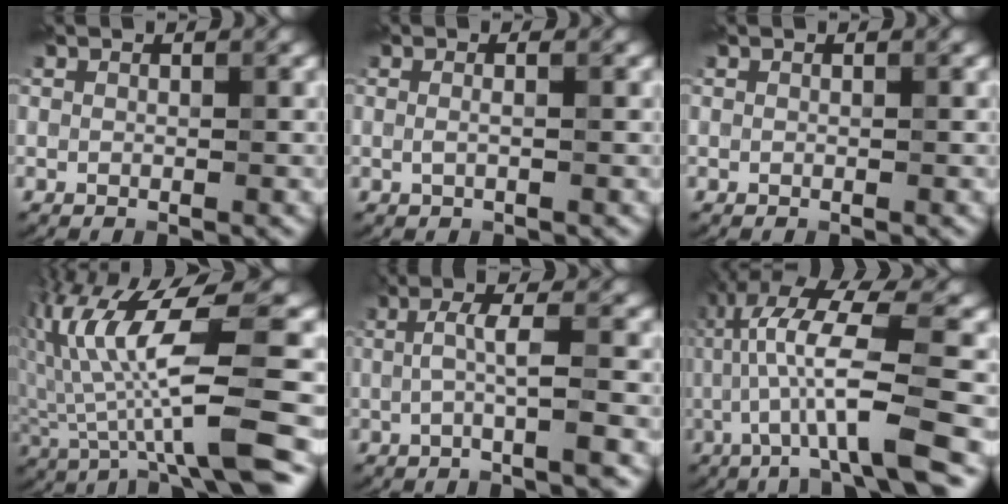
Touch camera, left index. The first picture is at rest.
{"total": 1.2, "force": [0.7, 0.5, 0.9], "torque": [-0.009, -0.007, -0.005]}
{"total": 0.0}
{"total": 11.0, "force": [0.7, 2.2, 10.8], "torque": [-0.190, 0.018, 0.015]}
{"total": 3.9, "force": [-0.4, 0.6, 3.8], "torque": [-0.056, 0.009, -0.018]}
{"total": 9.9, "force": [-0.3, 2.0, 9.7], "torque": [-0.177, 0.018, -0.003]}